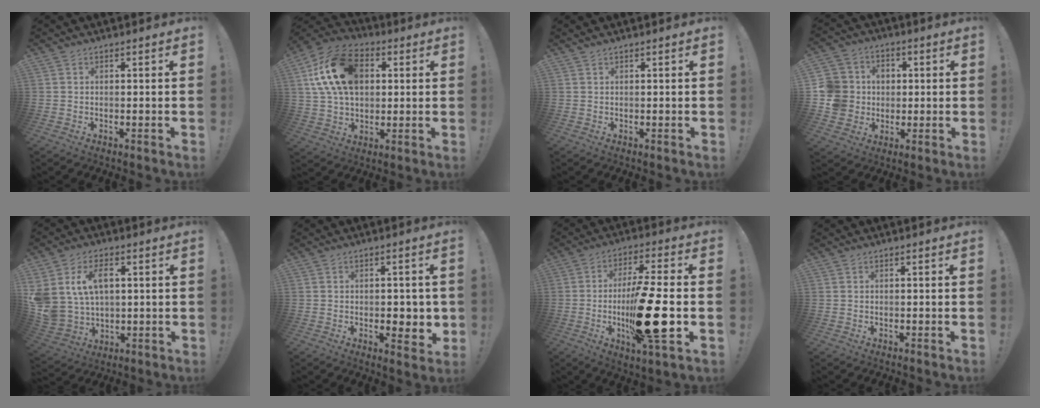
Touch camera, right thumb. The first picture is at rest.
{"total": 19.4, "force": [5.0, 13.2, 13.4], "torque": [-0.235, -0.003, 0.093]}
{"total": 0.5, "force": [0.4, -0.1, -0.4], "torque": [0.002, 0.004, 0.008]}
{"total": 11.4, "force": [-0.2, 10.8, 3.6], "torque": [-0.063, 0.011, 0.006]}
{"total": 12.0, "force": [4.2, 8.6, 7.3], "torque": [-0.150, -0.018, 0.082]}
{"total": 4.6, "force": [-0.4, 2.9, 3.5], "torque": [-0.040, 0.004, -0.005]}
{"total": 21.0, "force": [-4.0, 5.1, 20.0], "torque": [-0.340, -0.002, -0.057]}
{"total": 0.0}